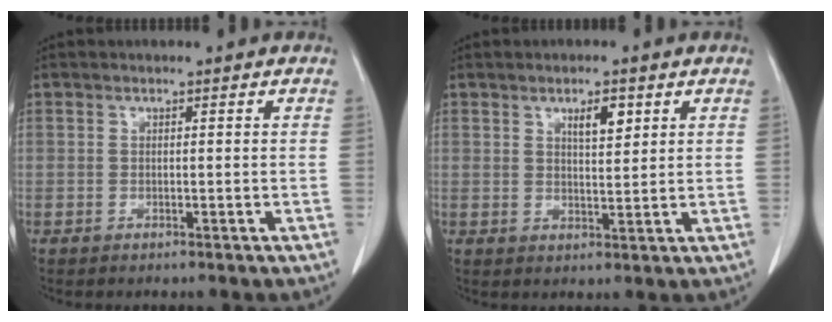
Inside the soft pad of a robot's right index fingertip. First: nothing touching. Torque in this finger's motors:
{"motor_torque": [0.33, 0.32, 0.06, 0.03]}